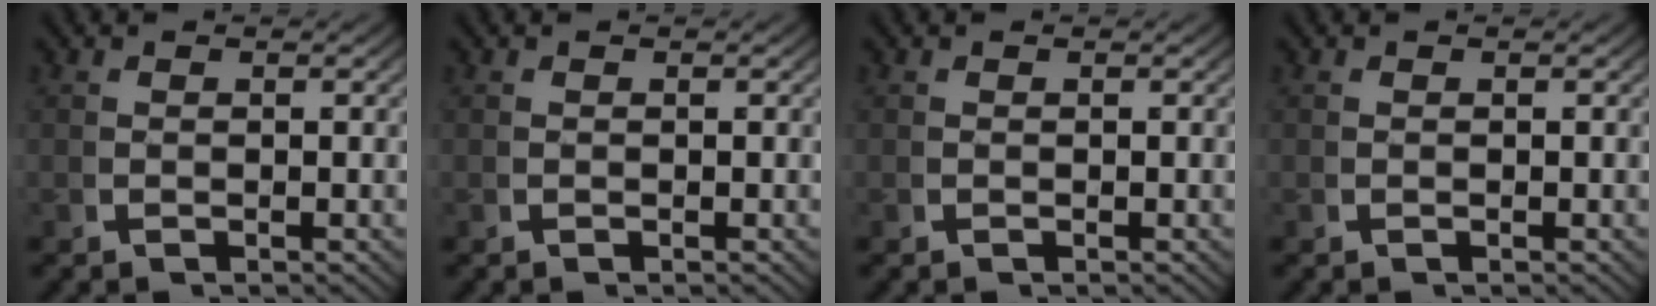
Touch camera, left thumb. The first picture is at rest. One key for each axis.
{"total": 0.0}
{"total": 0.0}
{"total": 0.0}